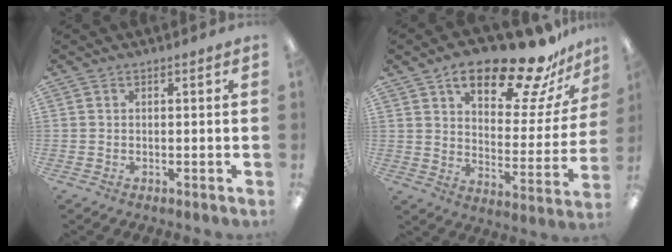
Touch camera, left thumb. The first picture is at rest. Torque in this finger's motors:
{"motor_torque": [0.61, 0.66, 1.37, -1.40, 0.23]}